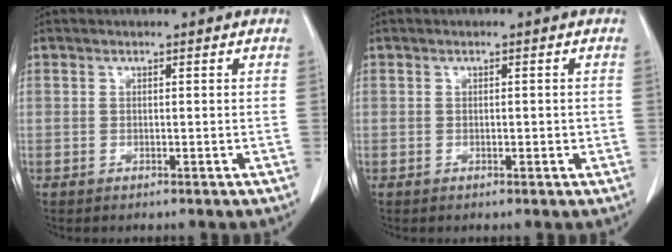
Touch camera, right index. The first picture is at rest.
{"total": 1.1, "force": [-0.1, 0.5, 0.9], "torque": [-0.014, 0.001, -0.001]}